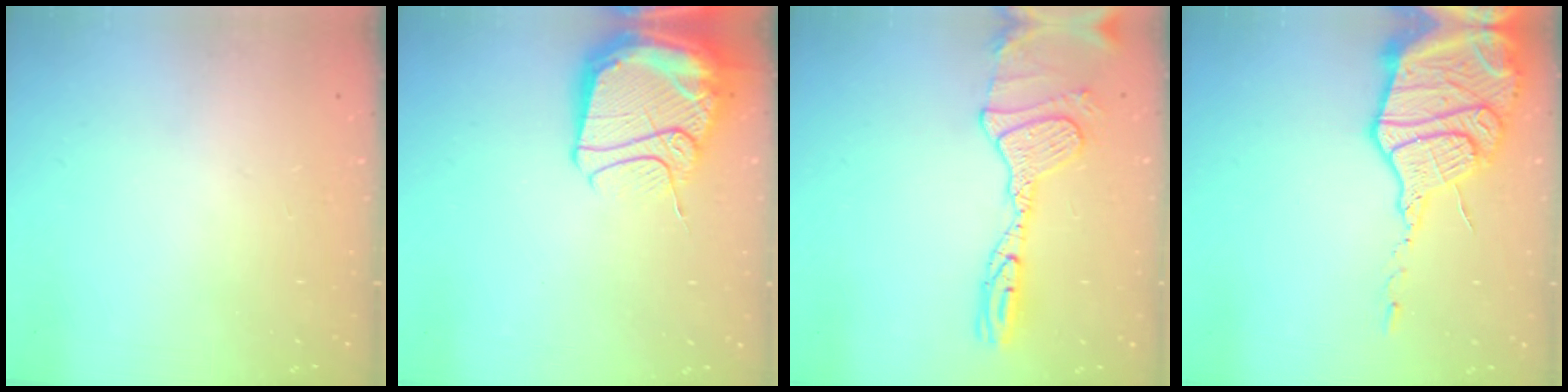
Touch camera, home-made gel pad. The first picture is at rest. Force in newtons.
{"total": 17.2, "press": 17.1, "slide": 1.5}
{"total": 14.9, "press": 14.7, "slide": 1.9}
{"total": 21.6, "press": 21.5, "slide": 2.1}